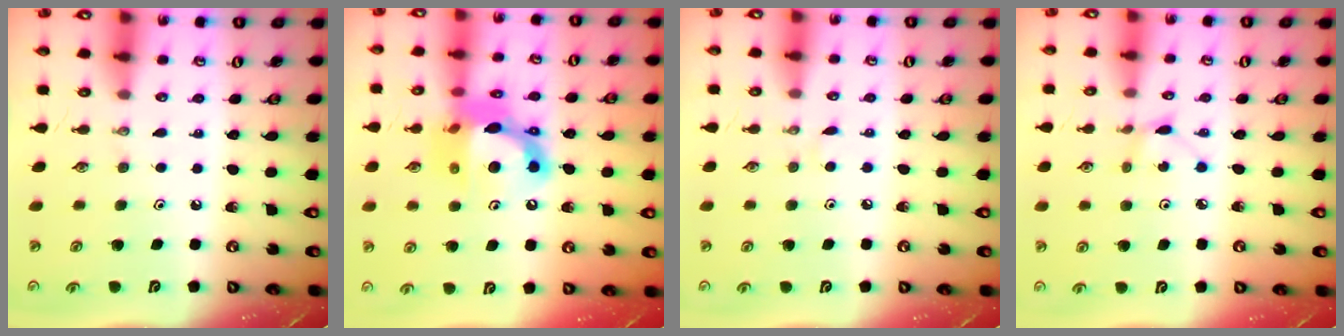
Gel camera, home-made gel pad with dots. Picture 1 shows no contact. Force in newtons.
{"total": 15.4, "press": 15.4, "slide": 1.2}
{"total": 2.1, "press": 2.1, "slide": 0.3}
{"total": 2.5, "press": 2.4, "slide": 0.3}